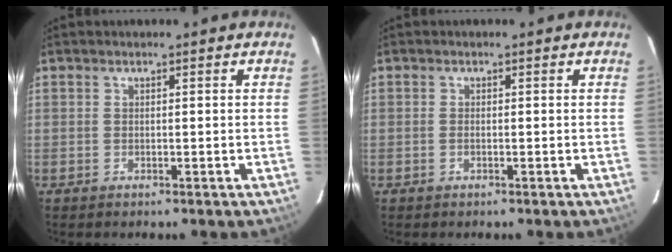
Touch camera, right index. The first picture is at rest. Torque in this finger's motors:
{"motor_torque": [-0.10, 0.05, -0.03, -0.01]}